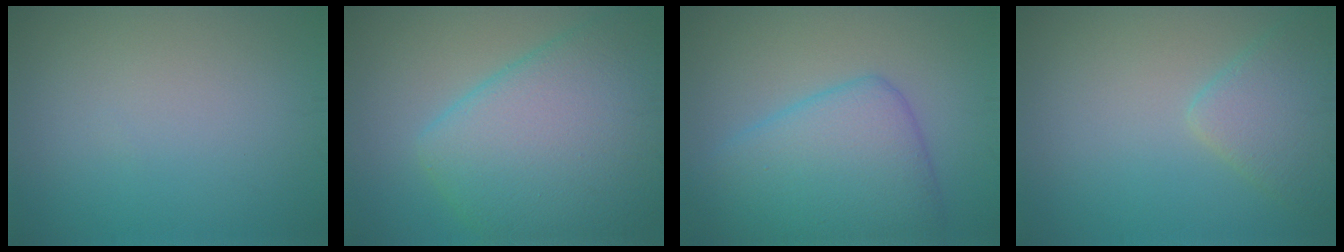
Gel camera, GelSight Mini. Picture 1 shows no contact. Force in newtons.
{"total": 10.5, "press": 10.5, "slide": 0.4}
{"total": 7.4, "press": 7.4, "slide": 0.1}
{"total": 3.5, "press": 3.5, "slide": 0.2}